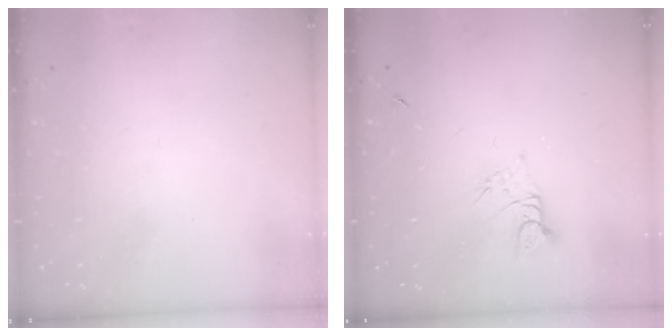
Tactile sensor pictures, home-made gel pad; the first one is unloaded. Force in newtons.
{"total": 4.3, "press": 4.3, "slide": 0.5}